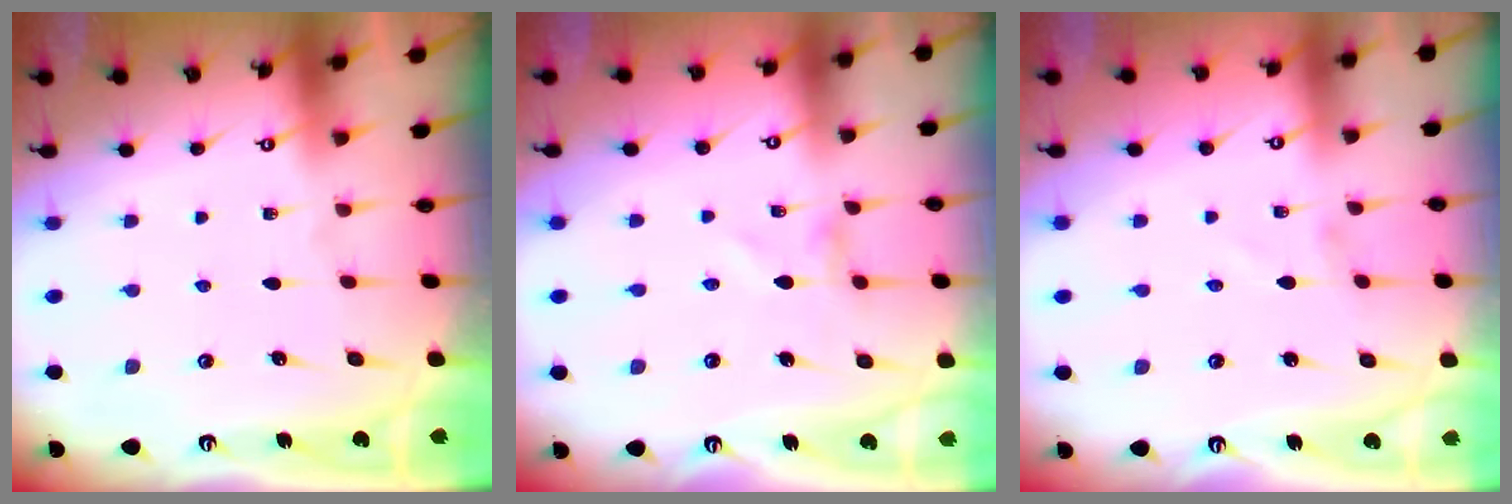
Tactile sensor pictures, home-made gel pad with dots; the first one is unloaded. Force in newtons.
{"total": 0.0}
{"total": 1.5, "press": 1.5, "slide": 0.0}